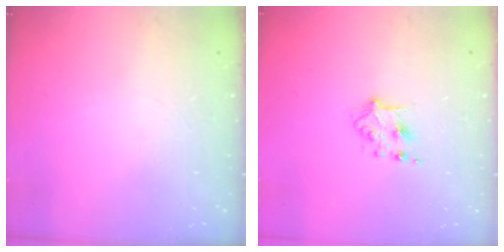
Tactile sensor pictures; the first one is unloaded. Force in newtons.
{"total": 5.5, "press": 5.4, "slide": 1.0}